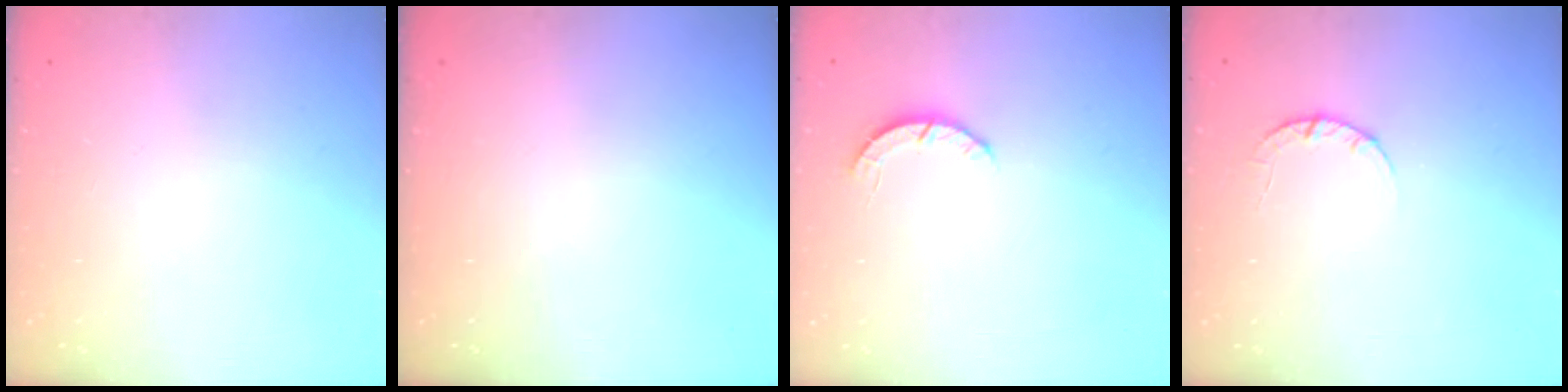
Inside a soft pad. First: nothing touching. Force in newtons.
{"total": 0.0}
{"total": 2.8, "press": 2.8, "slide": 0.4}
{"total": 3.4, "press": 3.4, "slide": 0.4}